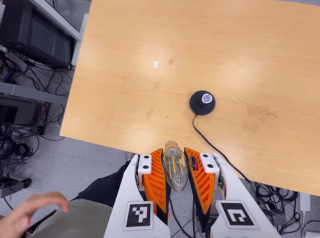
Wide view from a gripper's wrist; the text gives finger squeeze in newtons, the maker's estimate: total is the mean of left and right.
{"total": 21.3, "left": 23.2, "right": 19.4}